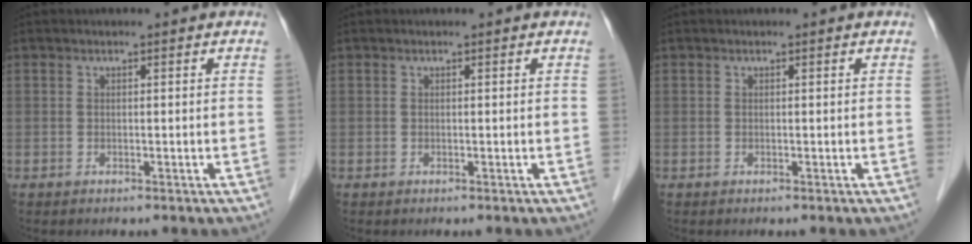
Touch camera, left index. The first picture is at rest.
{"total": 0.0}
{"total": 0.0}